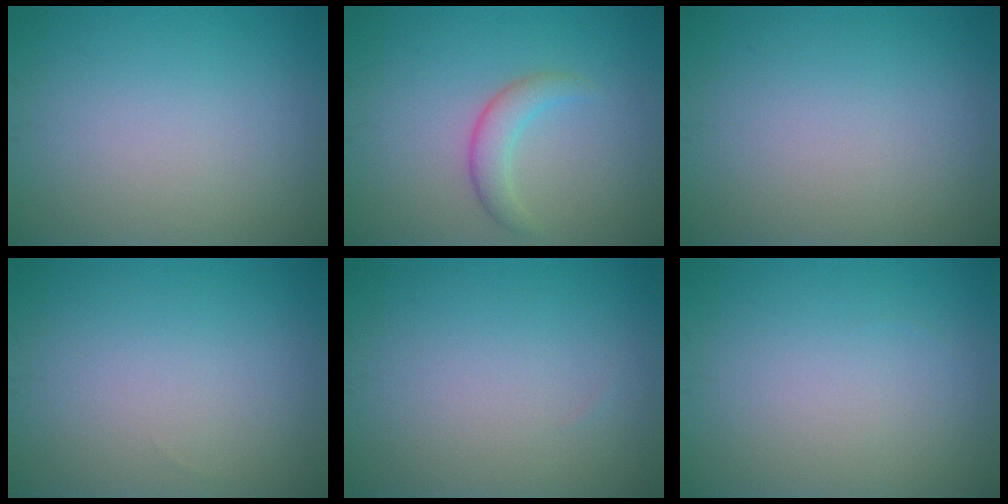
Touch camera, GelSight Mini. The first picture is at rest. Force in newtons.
{"total": 2.4, "press": 2.4, "slide": 0.1}
{"total": 0.0}
{"total": 0.0}
{"total": 0.0}
{"total": 0.0}